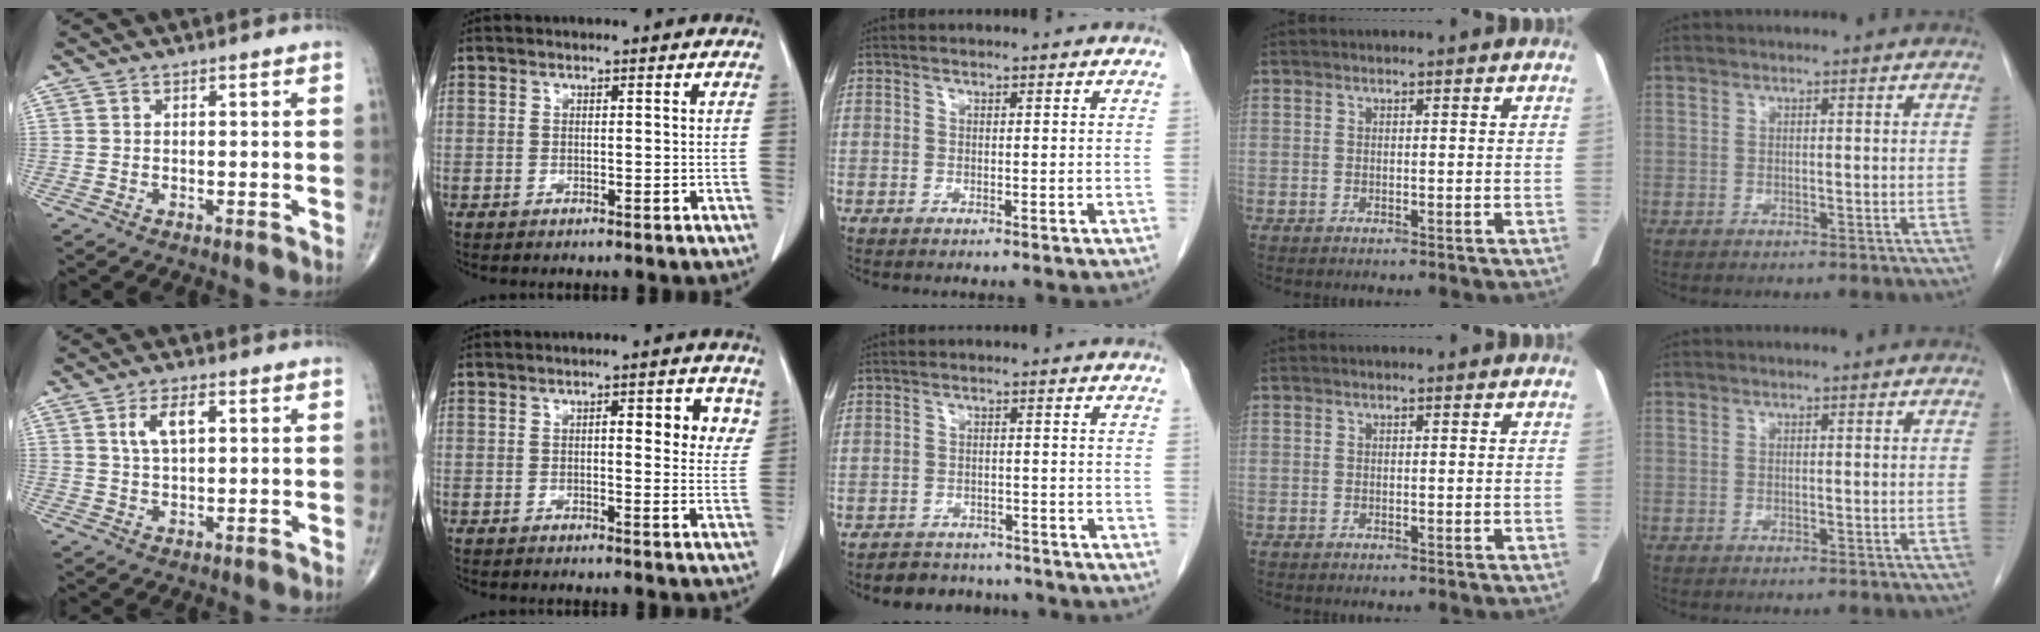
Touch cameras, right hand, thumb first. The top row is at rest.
{"thumb": {"total": 5.7, "force": [1.8, 2.6, 4.7], "torque": [-0.087, 0.003, 0.035]}, "index": {"total": 6.0, "force": [2.1, 1.8, 5.3], "torque": [-0.059, 0.004, 0.020]}, "middle": {"total": 5.9, "force": [-5.3, 2.5, 0.3], "torque": [0.003, 0.008, -0.069]}}